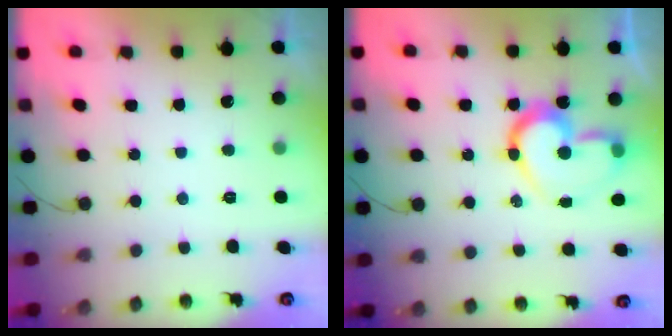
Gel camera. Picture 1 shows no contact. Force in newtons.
{"total": 15.7, "press": 15.6, "slide": 0.9}